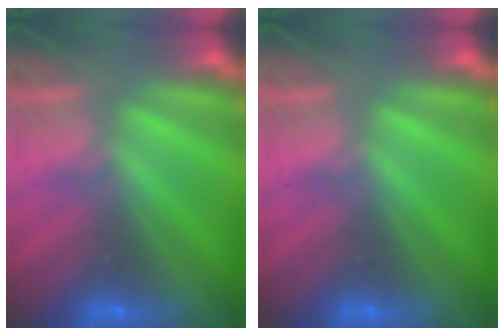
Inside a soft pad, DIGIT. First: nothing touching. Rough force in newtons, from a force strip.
{"total": 0.0}